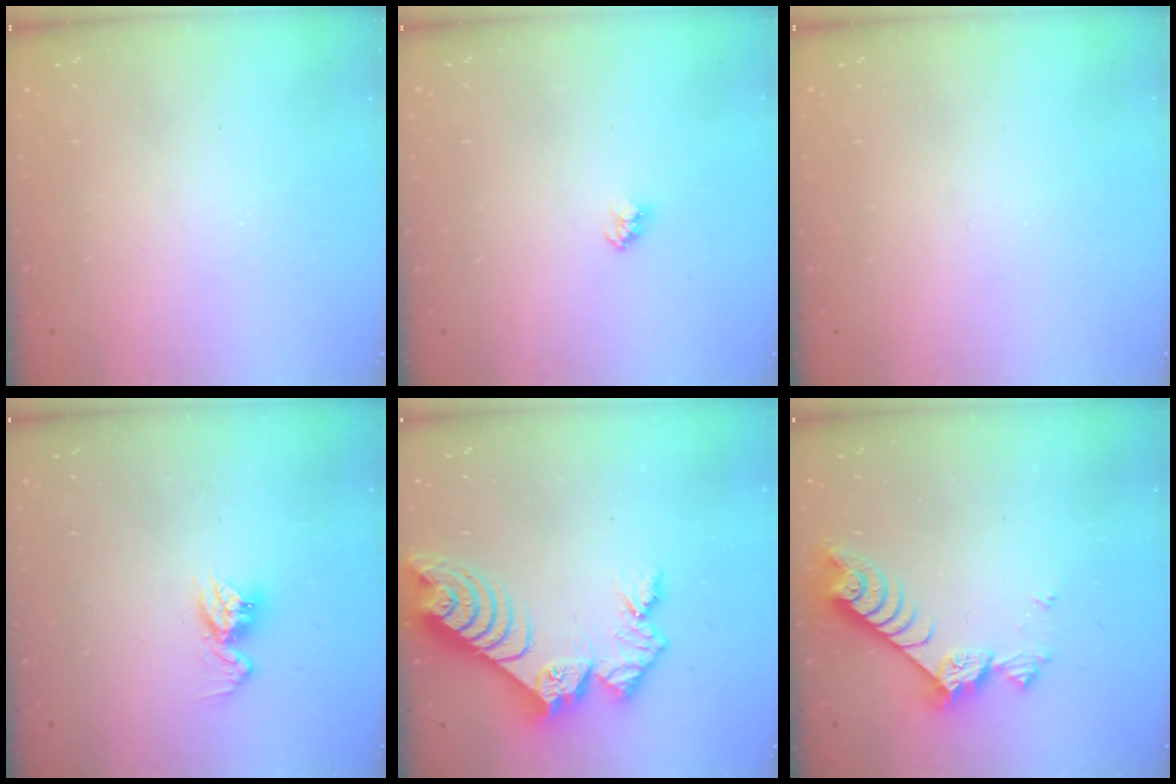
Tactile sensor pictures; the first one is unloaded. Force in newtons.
{"total": 2.5, "press": 2.5, "slide": 0.1}
{"total": 0.0}
{"total": 9.6, "press": 9.6, "slide": 0.8}
{"total": 12.8, "press": 12.8, "slide": 1.0}
{"total": 7.9, "press": 7.9, "slide": 0.6}